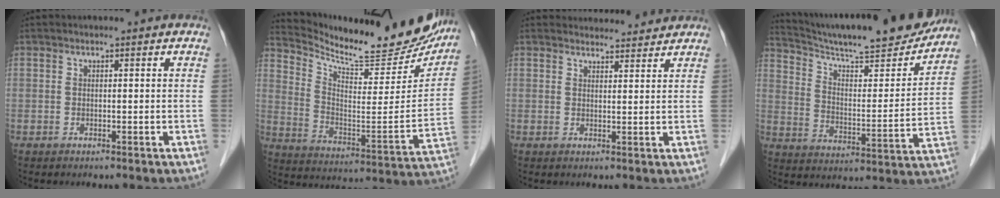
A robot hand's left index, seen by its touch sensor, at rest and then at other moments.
{"total": 23.7, "force": [21.7, 4.4, 8.4], "torque": [-0.143, -0.070, 0.304]}
{"total": 5.1, "force": [5.0, 0.9, 0.0], "torque": [-0.001, 0.009, 0.060]}
{"total": 22.8, "force": [20.9, 1.9, 8.9], "torque": [-0.148, -0.033, 0.302]}